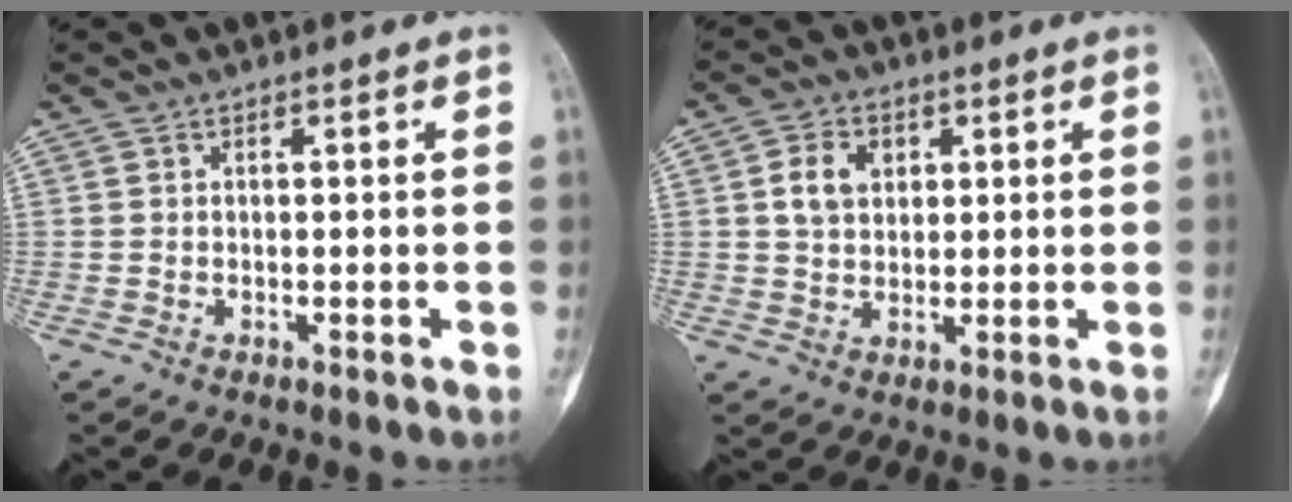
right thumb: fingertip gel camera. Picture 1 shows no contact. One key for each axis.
{"total": 6.3, "fx": 1.8, "fy": 4.7, "fz": 3.8, "tx": -0.049, "ty": -0.002, "tz": 0.030}